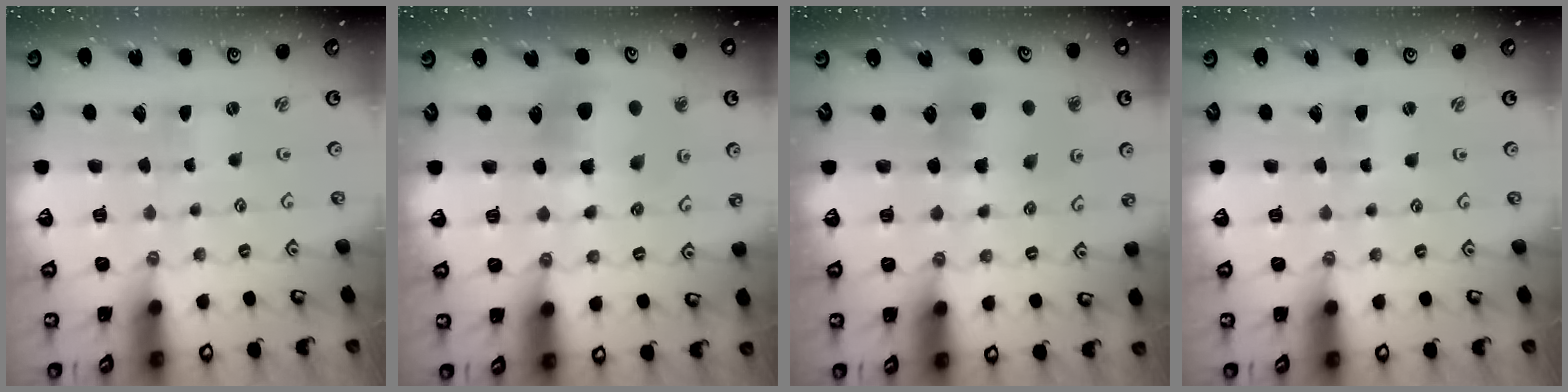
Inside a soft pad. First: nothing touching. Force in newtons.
{"total": 12.8, "press": 12.7, "slide": 2.0}
{"total": 8.5, "press": 8.4, "slide": 0.7}
{"total": 0.5, "press": 0.5, "slide": 0.2}